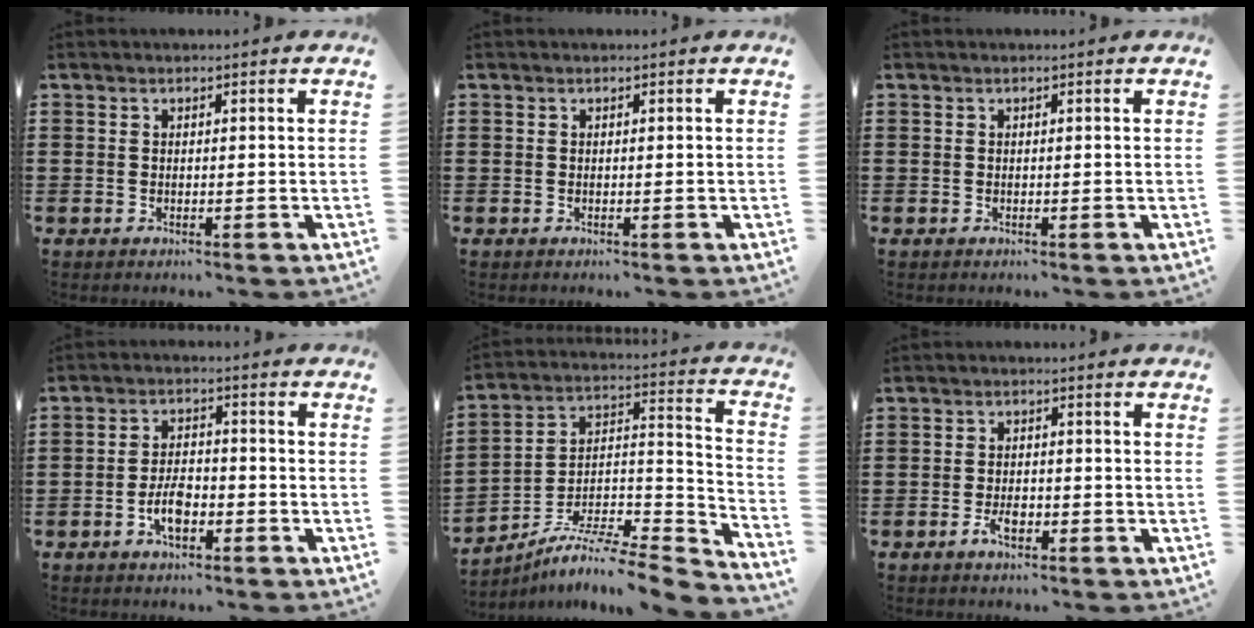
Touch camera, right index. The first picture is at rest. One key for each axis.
{"total": 0.0}
{"total": 0.0}
{"total": 4.8, "fx": -2.0, "fy": 2.2, "fz": 3.8, "tx": -0.086, "ty": -0.002, "tz": -0.040}
{"total": 7.2, "fx": -6.2, "fy": 1.4, "fz": 3.3, "tx": -0.061, "ty": -0.002, "tz": -0.126}
{"total": 2.8, "fx": -1.3, "fy": 1.2, "fz": 2.1, "tx": -0.045, "ty": 0.001, "tz": -0.027}